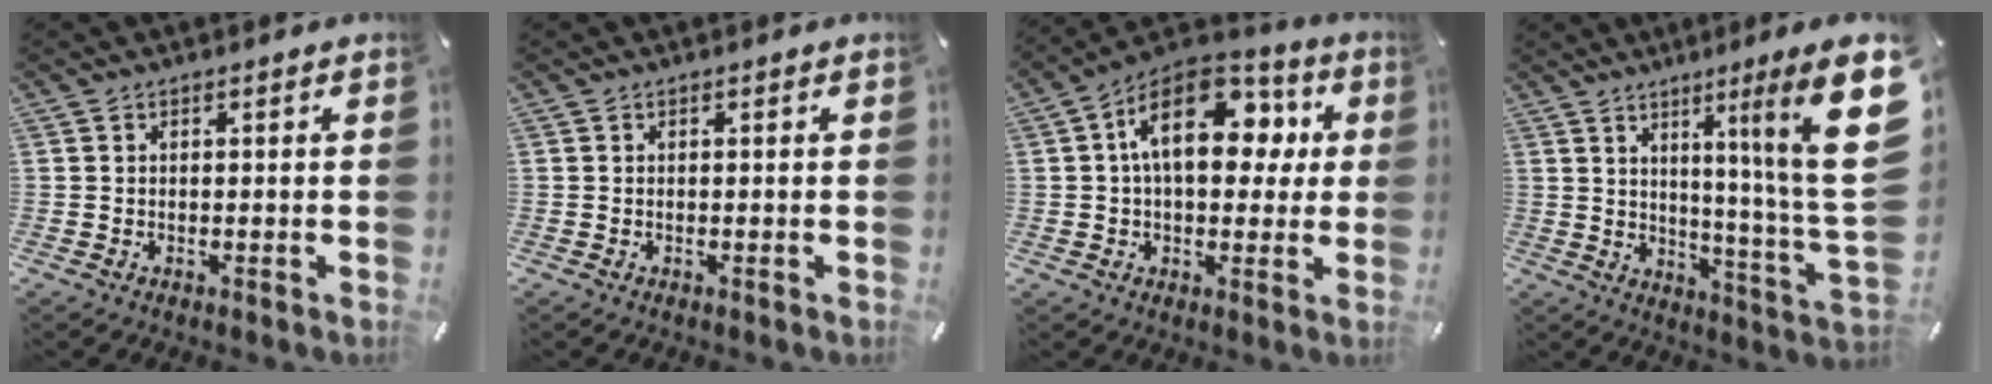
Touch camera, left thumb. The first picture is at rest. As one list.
[{"total": 0.0}, {"total": 16.9, "force": [4.4, 10.6, 12.4], "torque": [-0.191, -0.007, 0.078]}, {"total": 19.4, "force": [8.1, 0.4, 17.5], "torque": [-0.251, -0.075, 0.108]}]